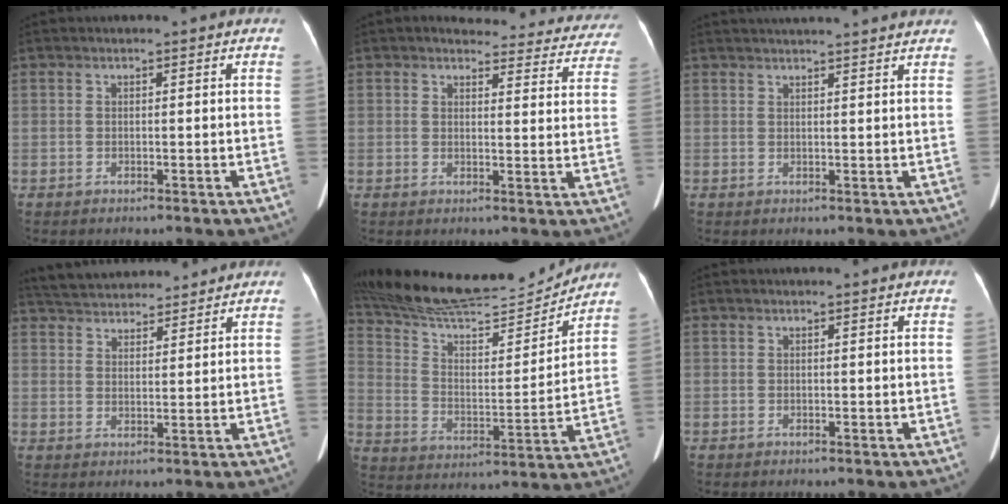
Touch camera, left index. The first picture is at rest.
{"total": 17.0, "force": [16.0, 5.0, 2.9], "torque": [0.005, -0.042, 0.153]}
{"total": 10.9, "force": [10.1, 0.1, 4.0], "torque": [-0.059, 0.026, 0.121]}
{"total": 12.3, "force": [11.4, 3.0, 3.3], "torque": [-0.058, 0.038, 0.182]}
{"total": 20.5, "force": [19.5, 1.7, 6.3], "torque": [-0.120, -0.012, 0.310]}
{"total": 0.0}